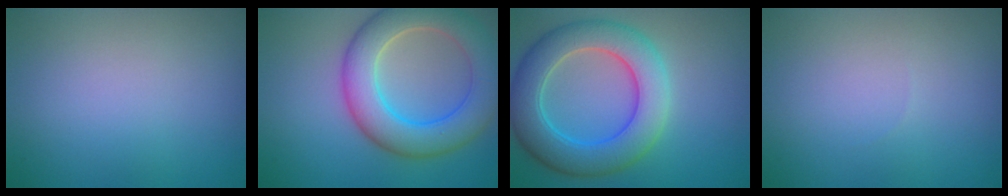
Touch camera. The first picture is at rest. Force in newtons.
{"total": 7.8, "press": 7.8, "slide": 0.6}
{"total": 8.0, "press": 7.9, "slide": 0.7}
{"total": 0.0}